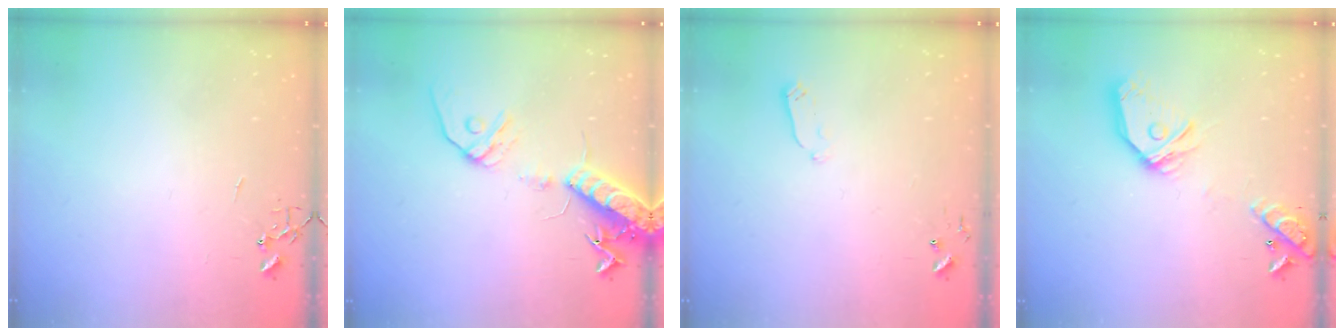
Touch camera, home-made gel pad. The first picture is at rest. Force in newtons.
{"total": 15.4, "press": 15.0, "slide": 3.4}
{"total": 2.9, "press": 2.9, "slide": 0.4}
{"total": 18.6, "press": 18.4, "slide": 2.5}